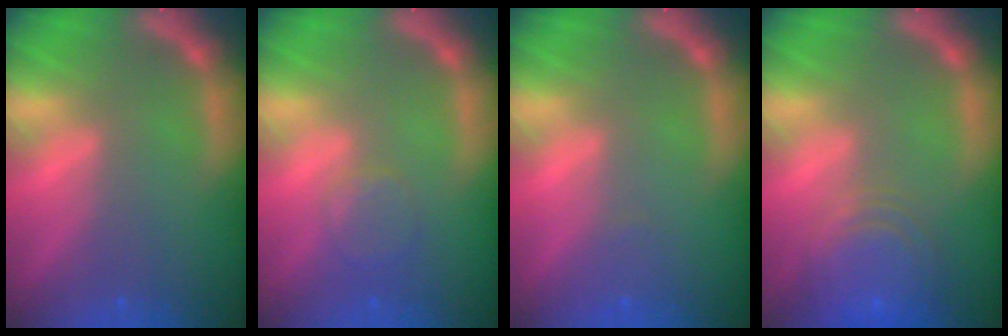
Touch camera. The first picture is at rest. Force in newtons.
{"total": 2.4}
{"total": 1.0}
{"total": 8.0}